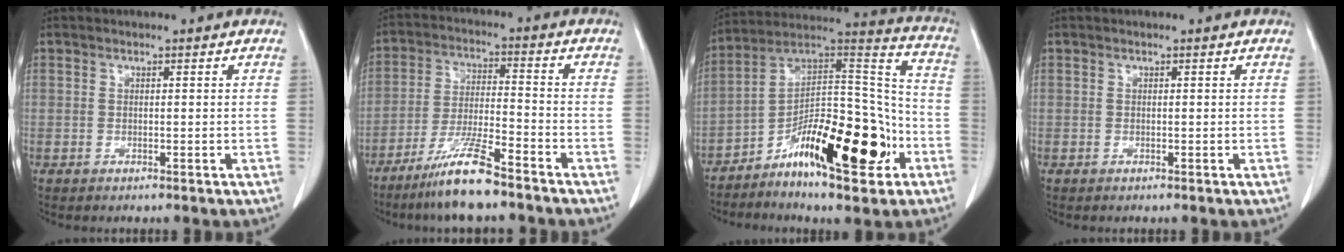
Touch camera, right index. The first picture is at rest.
{"total": 9.6, "force": [-7.2, 0.3, 6.3], "torque": [-0.125, -0.026, -0.138]}
{"total": 19.5, "force": [-8.9, 5.3, 16.5], "torque": [-0.260, 0.029, -0.139]}
{"total": 0.0}